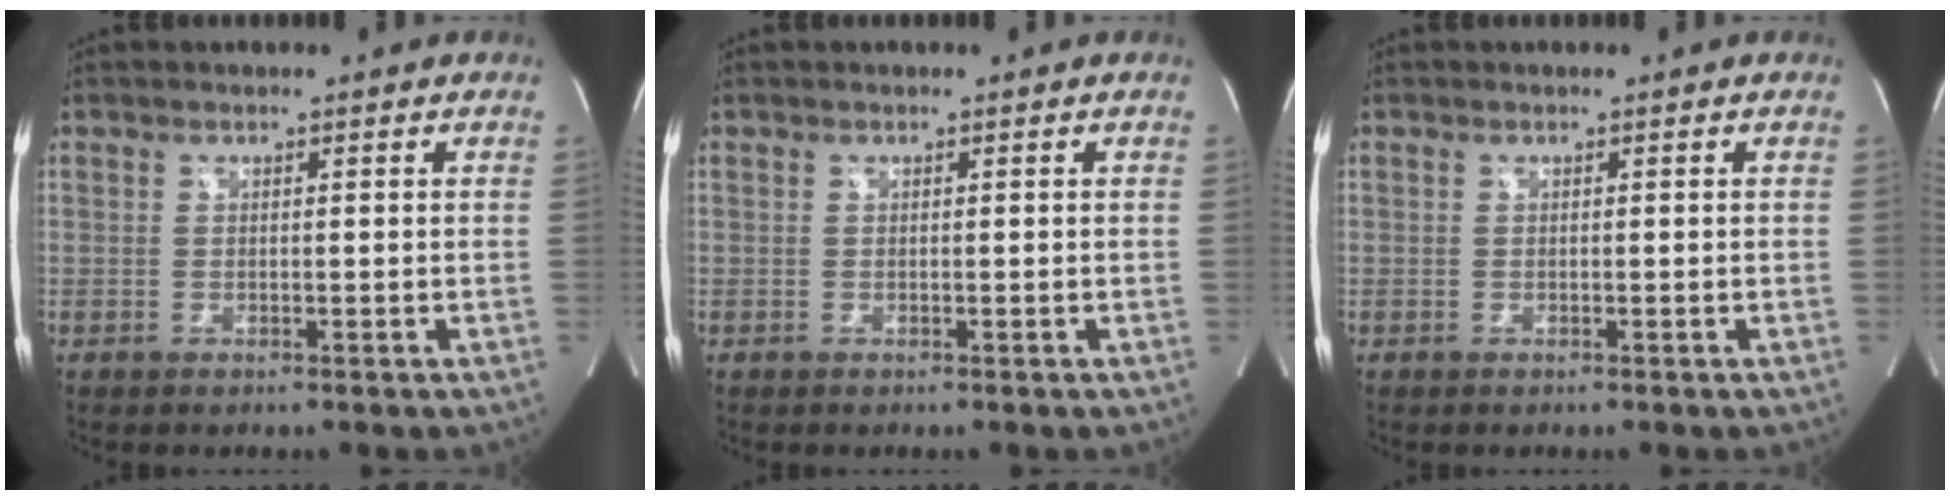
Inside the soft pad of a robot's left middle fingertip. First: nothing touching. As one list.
[{"total": 0.0}, {"total": 0.0}]